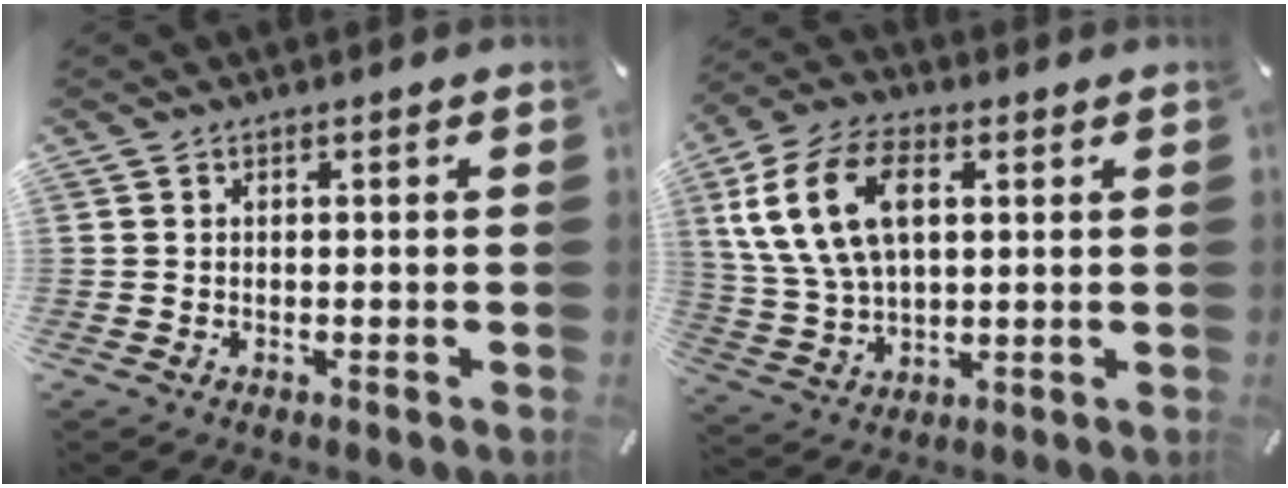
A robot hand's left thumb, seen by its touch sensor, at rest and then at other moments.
{"total": 14.5, "force": [4.1, 9.3, 10.3], "torque": [-0.244, 0.013, 0.075]}